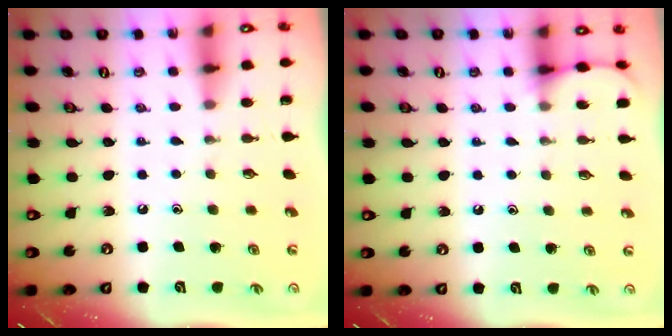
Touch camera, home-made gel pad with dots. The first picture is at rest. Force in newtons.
{"total": 4.6, "press": 4.5, "slide": 0.4}